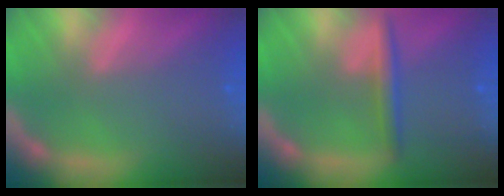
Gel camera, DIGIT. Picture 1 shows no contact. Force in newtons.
{"total": 2.4}